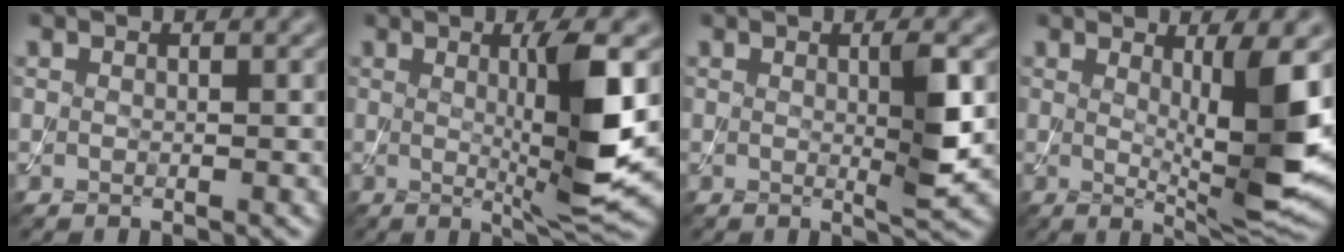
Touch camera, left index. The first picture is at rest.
{"total": 7.4, "force": [0.5, 1.1, 7.3], "torque": [-0.114, -0.011, 0.017]}
{"total": 3.1, "force": [0.3, 0.3, 3.1], "torque": [-0.050, -0.008, 0.005]}
{"total": 7.3, "force": [1.0, 1.3, 7.1], "torque": [-0.104, -0.024, 0.023]}